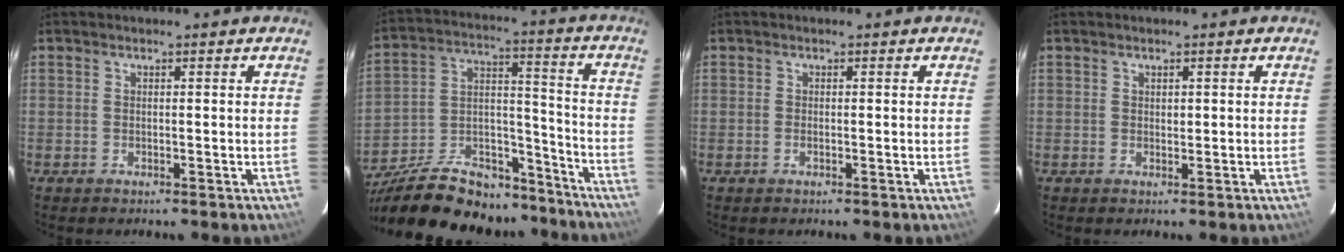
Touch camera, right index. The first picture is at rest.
{"total": 27.3, "force": [-21.6, 11.2, 12.3], "torque": [-0.246, 0.030, -0.317]}
{"total": 0.6, "force": [-0.2, 0.2, 0.5], "torque": [-0.010, 0.001, -0.004]}
{"total": 0.7, "force": [0.3, 0.5, 0.3], "torque": [-0.004, 0.003, 0.007]}